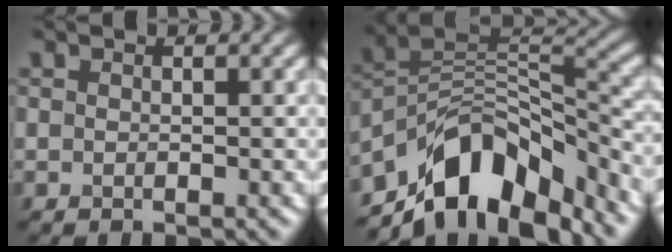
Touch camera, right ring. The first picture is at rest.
{"total": 10.7, "force": [-7.2, 5.3, 5.8], "torque": [-0.087, 0.006, -0.135]}